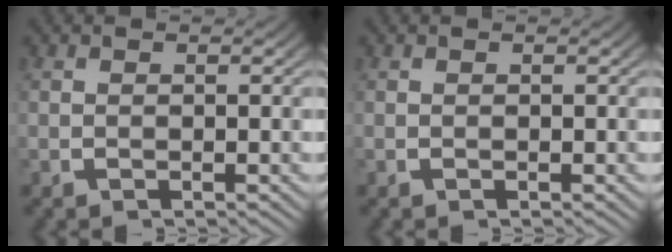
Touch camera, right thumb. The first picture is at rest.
{"total": 0.0}